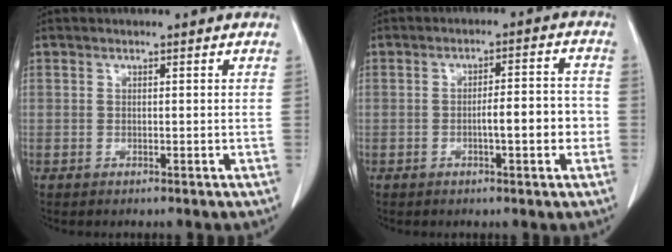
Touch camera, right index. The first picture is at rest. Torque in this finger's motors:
{"motor_torque": [0.94, -0.32, 0.43, 0.06]}